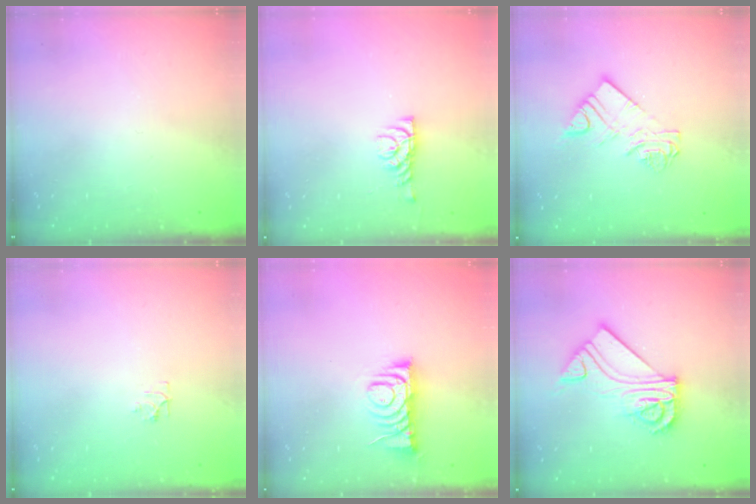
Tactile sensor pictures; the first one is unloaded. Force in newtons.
{"total": 6.1, "press": 6.1, "slide": 0.4}
{"total": 8.9, "press": 8.9, "slide": 0.7}
{"total": 4.6, "press": 4.6, "slide": 0.7}
{"total": 8.0, "press": 7.9, "slide": 0.4}
{"total": 13.3, "press": 13.3, "slide": 1.3}